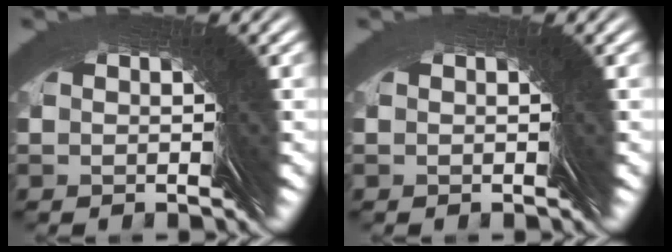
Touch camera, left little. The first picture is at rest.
{"total": 0.0}